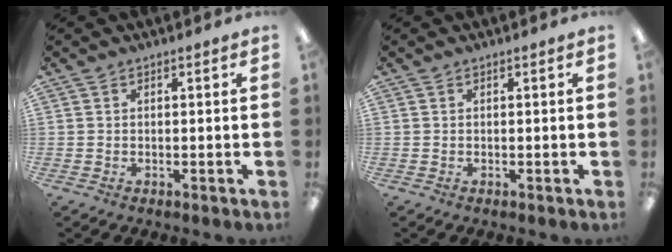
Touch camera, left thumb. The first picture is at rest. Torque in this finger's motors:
{"motor_torque": [-0.05, -0.05, 0.01, 0.00, 0.00]}